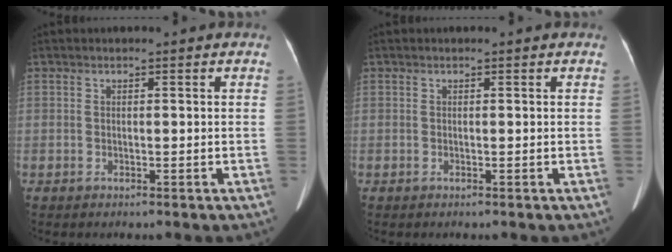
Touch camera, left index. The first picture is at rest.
{"total": 0.0}